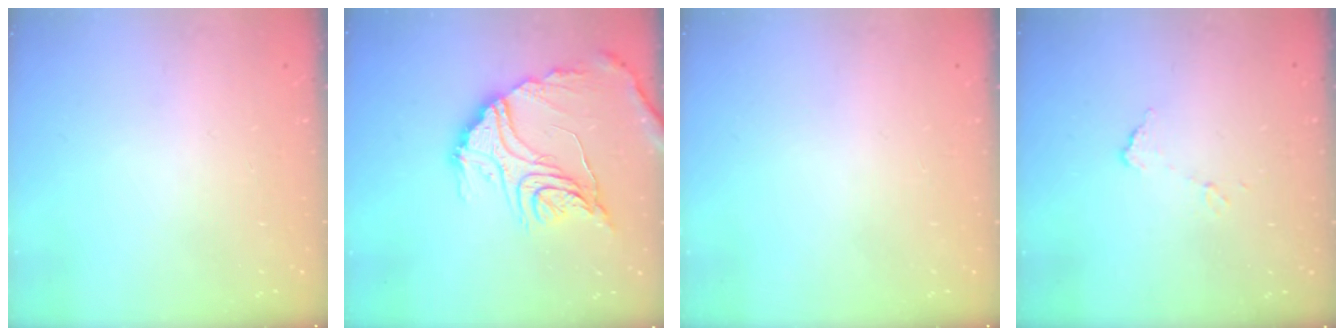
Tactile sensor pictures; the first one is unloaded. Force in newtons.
{"total": 19.7, "press": 19.7, "slide": 1.6}
{"total": 0.0}
{"total": 4.8, "press": 4.8, "slide": 0.2}